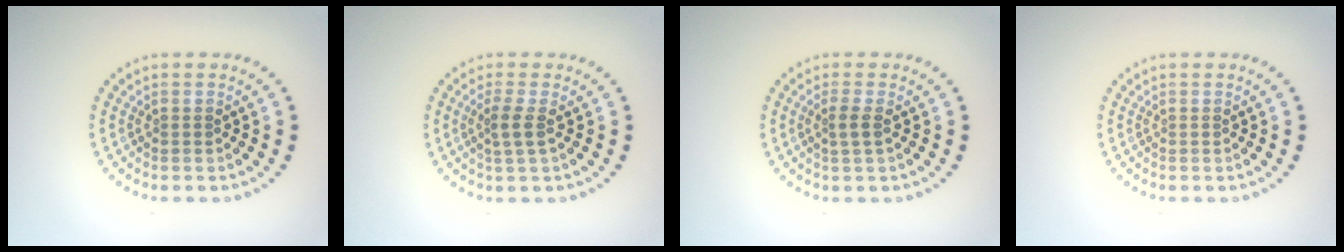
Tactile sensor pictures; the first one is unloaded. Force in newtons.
{"total": 1.6, "press": 1.3, "slide": 1.0}
{"total": 1.3, "press": 1.1, "slide": 0.7}
{"total": 0.0}